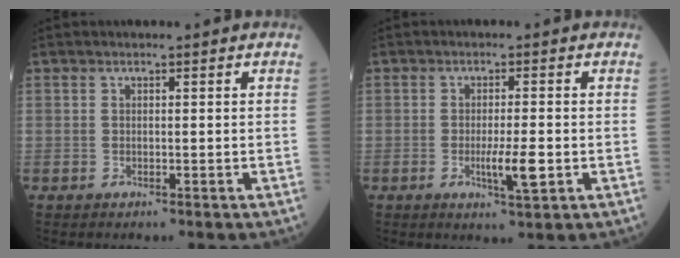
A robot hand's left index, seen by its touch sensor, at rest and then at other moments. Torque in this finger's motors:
{"motor_torque": [0.99, 0.52, 0.32, 0.05]}